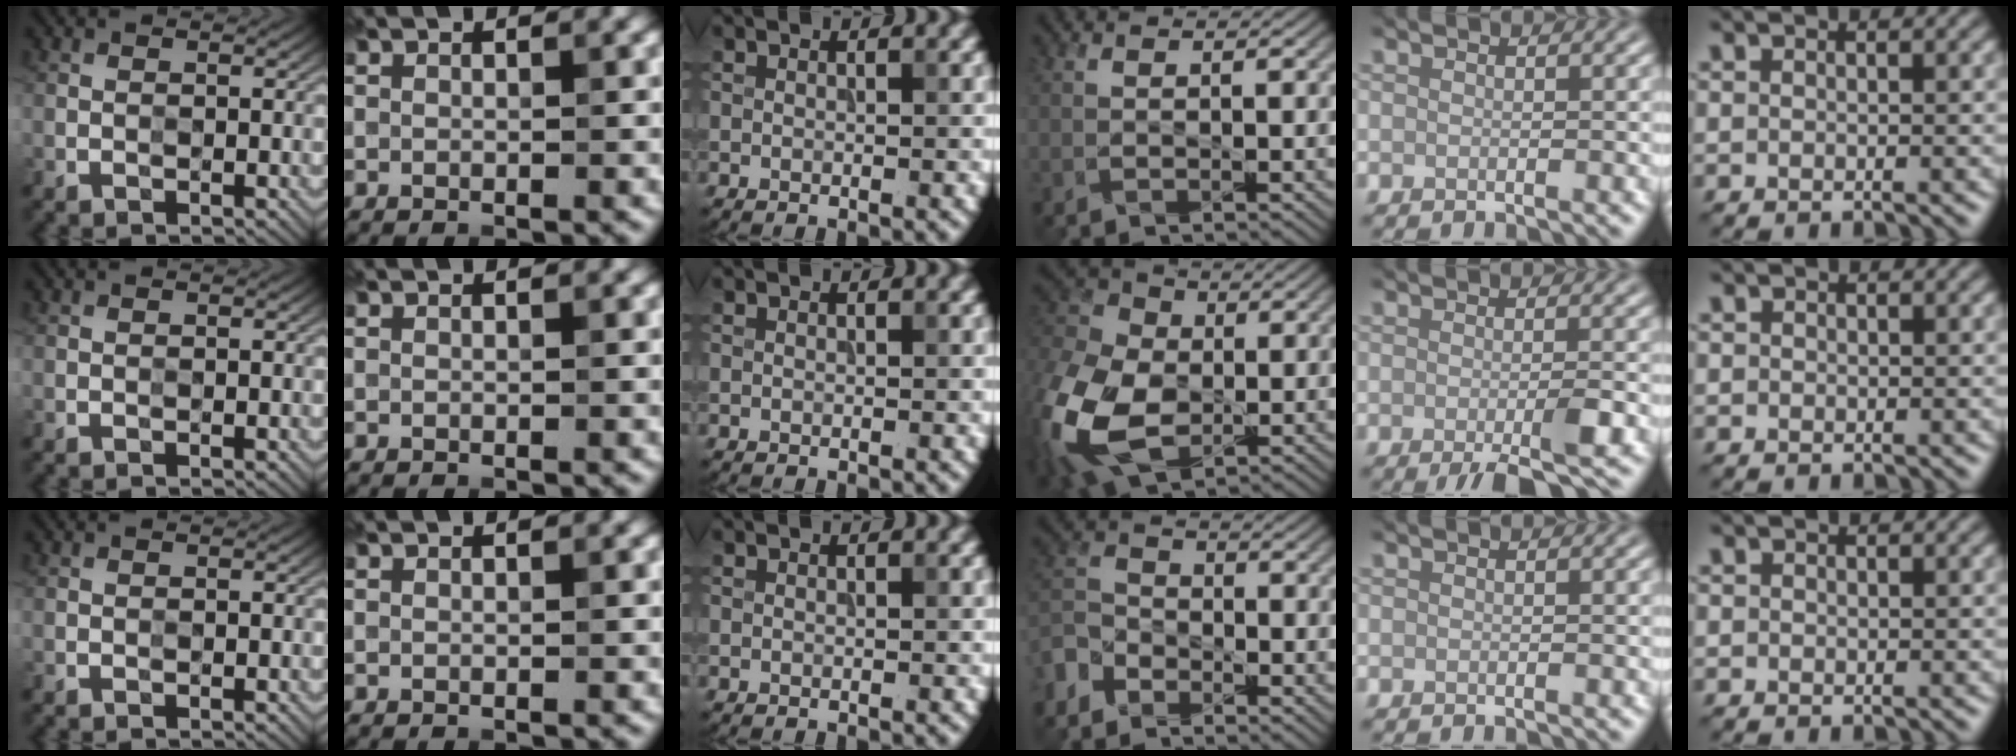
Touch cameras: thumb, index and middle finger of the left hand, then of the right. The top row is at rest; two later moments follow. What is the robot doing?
{"motion": "press", "object": "stopwatch"}